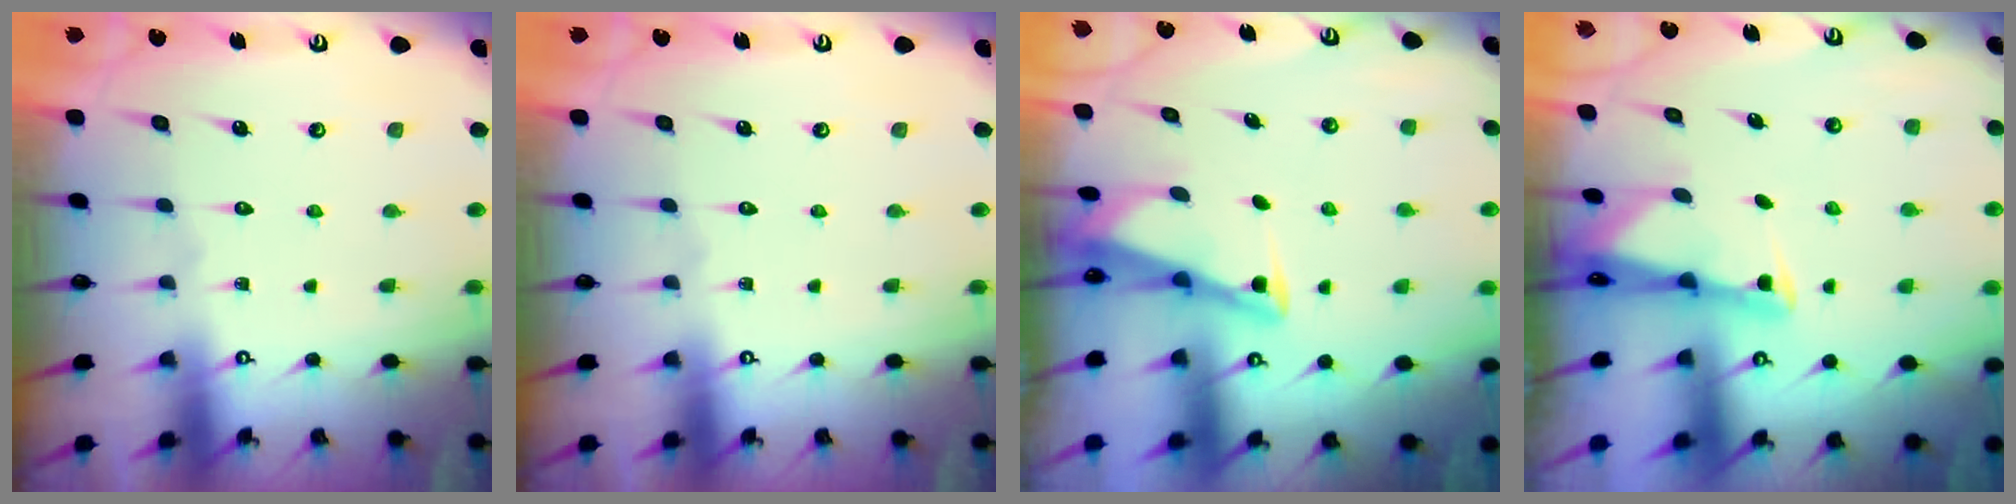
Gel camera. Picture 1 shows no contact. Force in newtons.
{"total": 0.0}
{"total": 2.7, "press": 2.7, "slide": 0.3}
{"total": 2.0, "press": 2.0, "slide": 0.3}